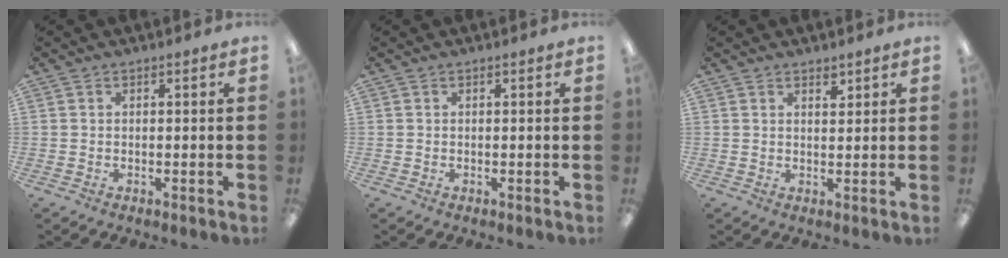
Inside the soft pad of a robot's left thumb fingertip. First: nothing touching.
{"total": 0.0}
{"total": 2.1, "force": [1.8, 0.9, 0.7], "torque": [0.001, -0.009, 0.030]}